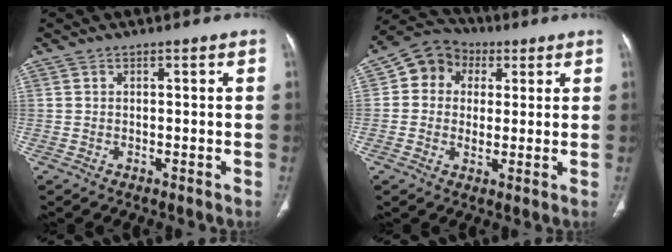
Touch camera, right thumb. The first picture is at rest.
{"total": 10.1, "force": [2.6, 8.5, 4.9], "torque": [-0.054, 0.006, 0.032]}